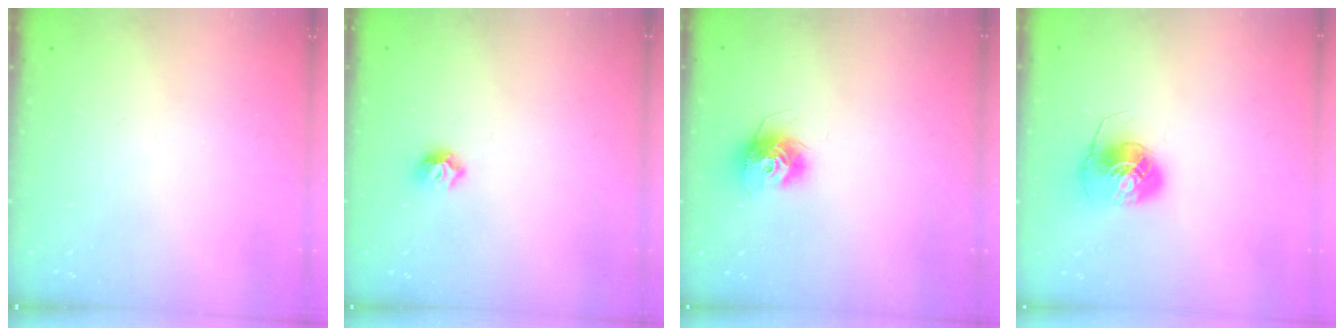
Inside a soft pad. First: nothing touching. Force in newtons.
{"total": 5.2, "press": 5.1, "slide": 0.9}
{"total": 11.0, "press": 11.0, "slide": 0.8}
{"total": 7.7, "press": 7.7, "slide": 0.2}